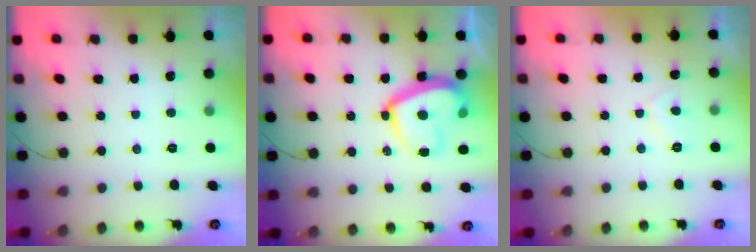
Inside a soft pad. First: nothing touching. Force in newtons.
{"total": 16.2, "press": 16.2, "slide": 1.4}
{"total": 2.0, "press": 1.8, "slide": 0.7}